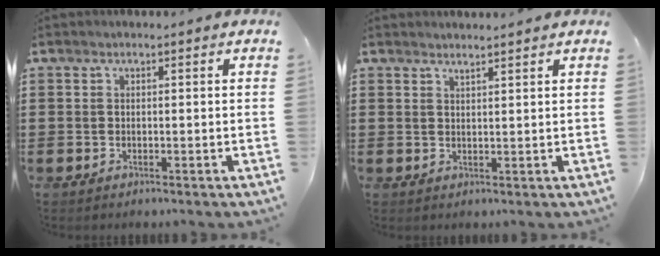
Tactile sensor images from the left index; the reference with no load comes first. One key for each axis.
{"total": 1.7, "fx": 1.6, "fy": -0.1, "fz": 0.3, "tx": -0.010, "ty": 0.000, "tz": 0.032}